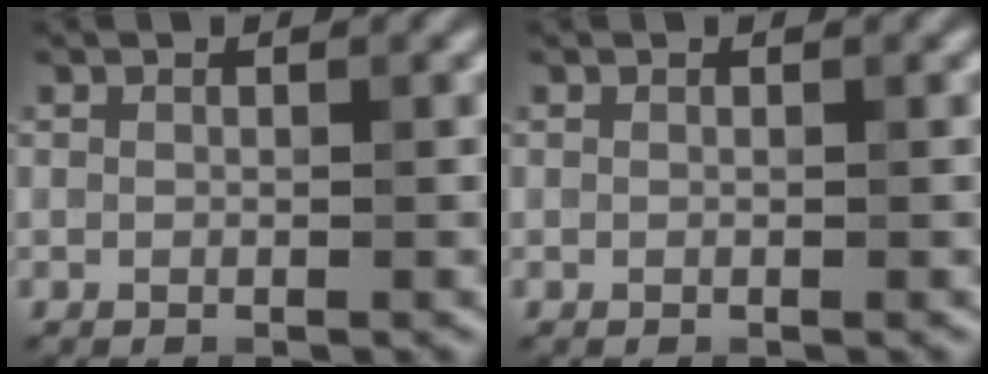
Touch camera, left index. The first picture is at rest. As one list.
[{"total": 0.0}]